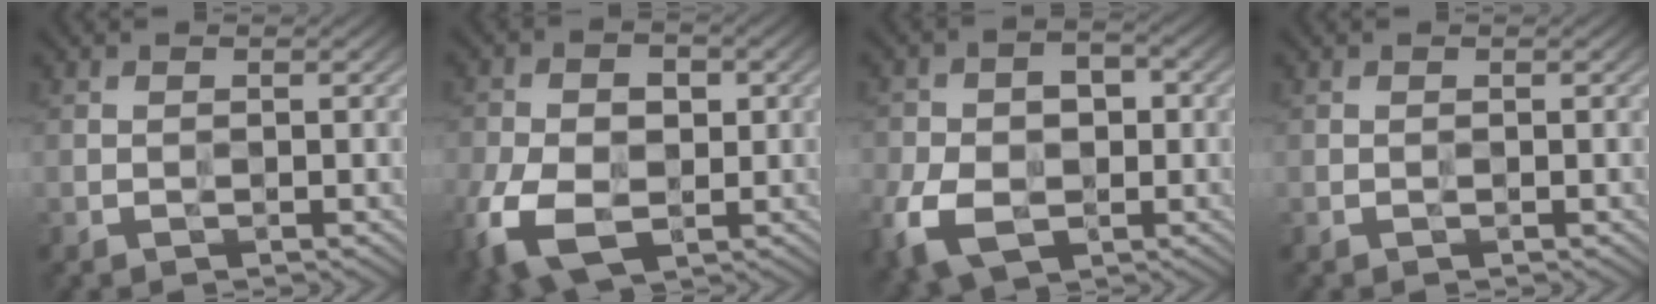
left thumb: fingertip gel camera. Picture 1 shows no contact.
{"total": 11.3, "force": [-3.1, 7.5, 7.9], "torque": [-0.174, -0.031, -0.046]}
{"total": 10.2, "force": [-3.0, 7.2, 6.6], "torque": [-0.137, -0.023, -0.053]}
{"total": 0.0}